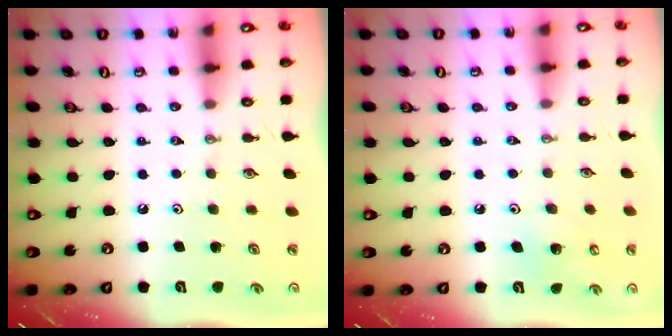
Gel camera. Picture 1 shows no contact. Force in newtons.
{"total": 6.6, "press": 6.6, "slide": 0.4}